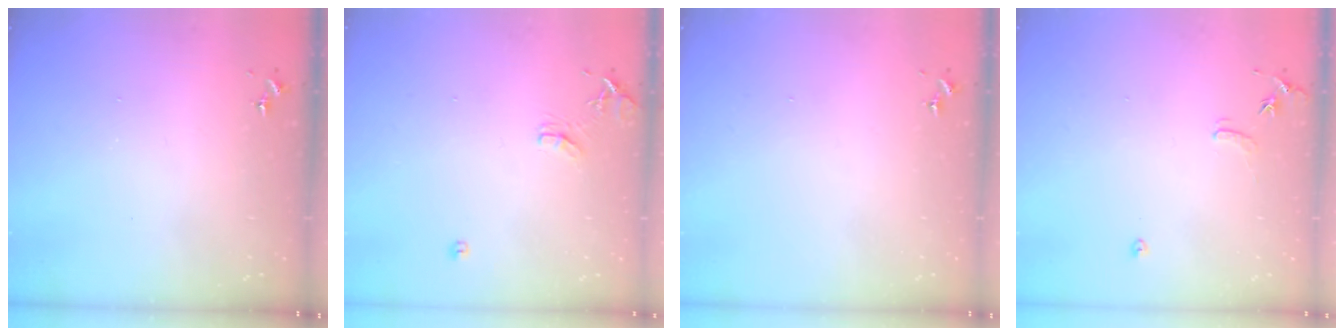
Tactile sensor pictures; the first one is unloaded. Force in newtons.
{"total": 8.6, "press": 8.6, "slide": 0.8}
{"total": 0.0}
{"total": 6.9, "press": 6.9, "slide": 0.7}